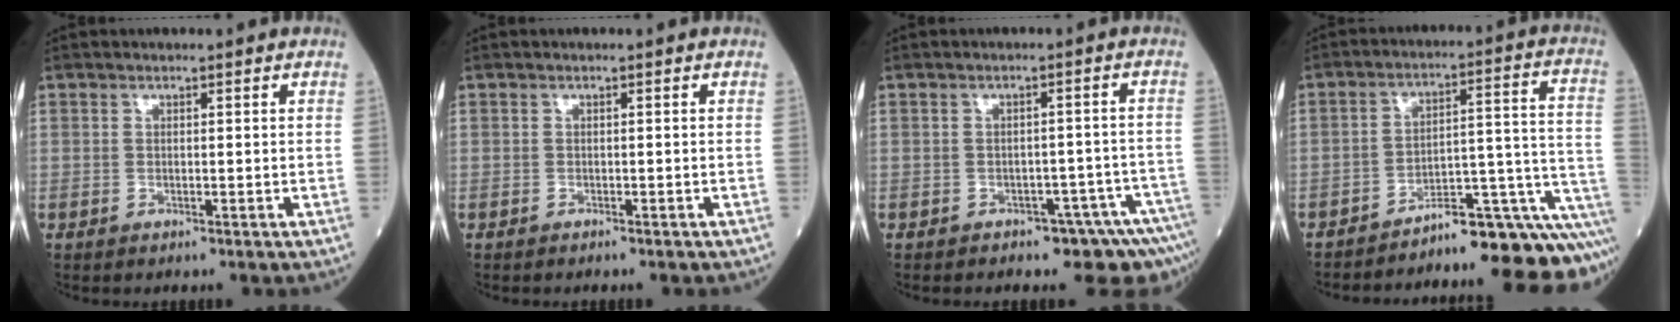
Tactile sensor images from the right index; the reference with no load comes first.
{"total": 1.4, "force": [-1.2, 0.3, 0.6], "torque": [-0.013, -0.003, -0.012]}
{"total": 7.2, "force": [-5.9, 2.6, 3.1], "torque": [-0.019, 0.020, -0.073]}
{"total": 15.4, "force": [-14.6, -0.1, 5.1], "torque": [-0.014, 0.048, -0.200]}